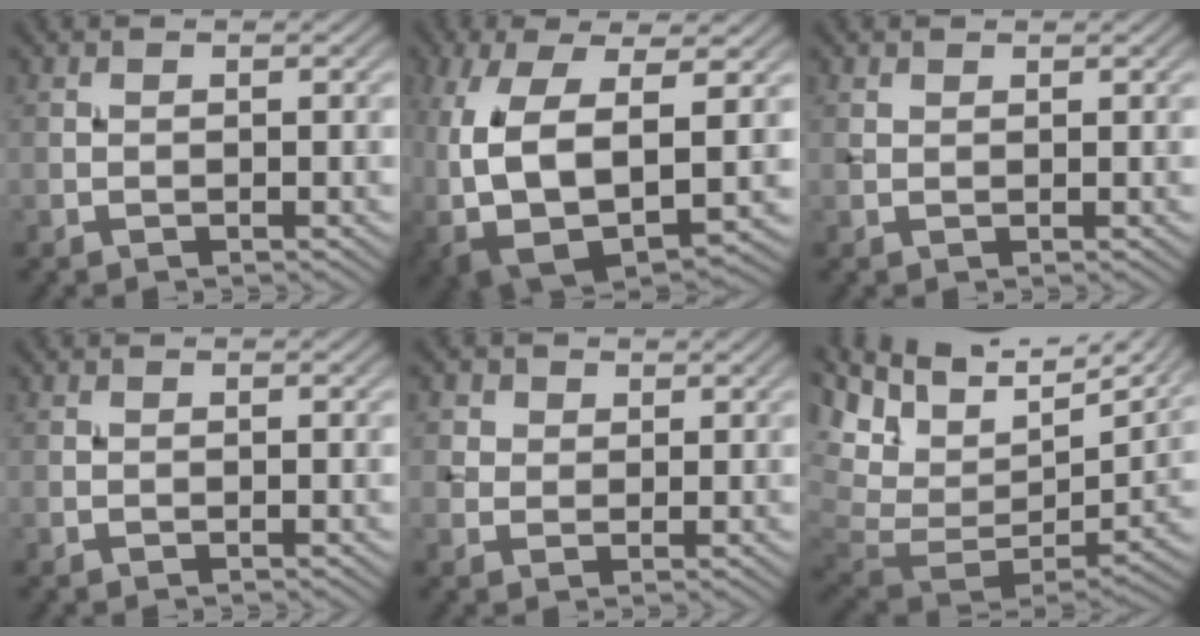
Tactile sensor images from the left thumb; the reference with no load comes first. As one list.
[{"total": 12.7, "force": [0.2, 7.3, 10.5], "torque": [-0.230, -0.023, 0.012]}, {"total": 0.8, "force": [0.7, 0.3, 0.2], "torque": [-0.007, 0.000, 0.015]}, {"total": 0.0}, {"total": 3.0, "force": [1.6, 2.4, 1.0], "torque": [-0.031, -0.006, 0.034]}, {"total": 15.2, "force": [4.4, 8.8, 11.6], "torque": [-0.235, 0.001, 0.116]}]